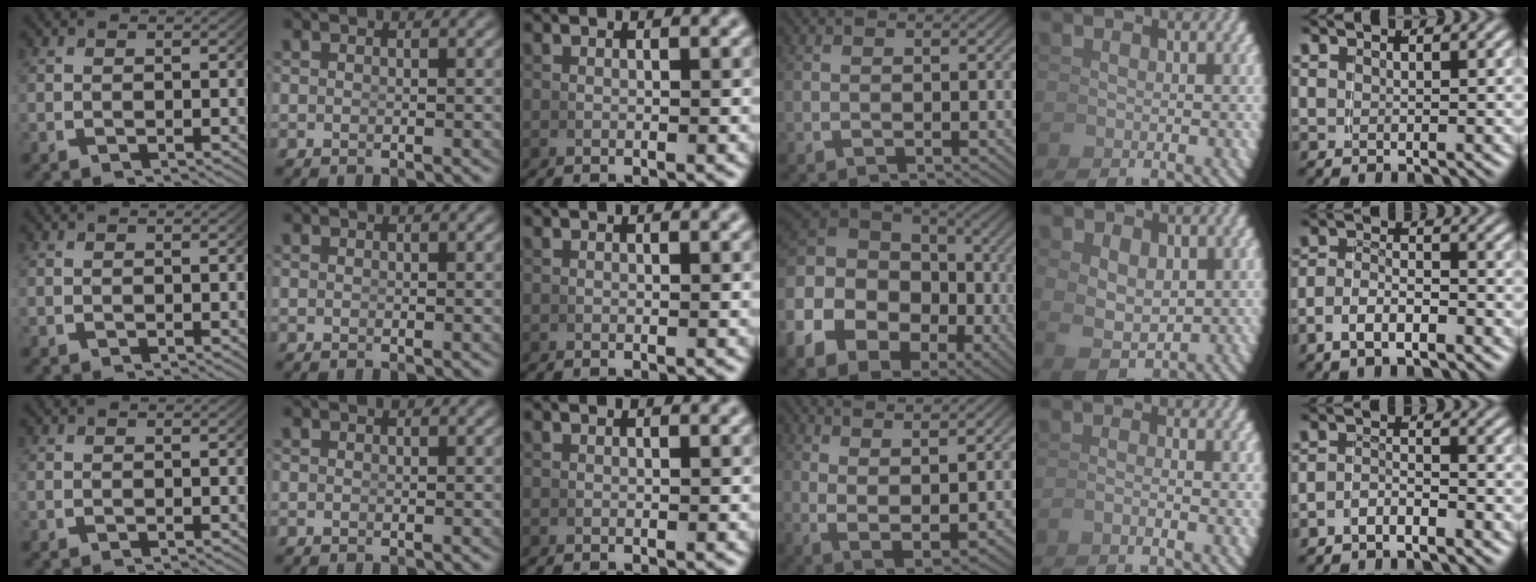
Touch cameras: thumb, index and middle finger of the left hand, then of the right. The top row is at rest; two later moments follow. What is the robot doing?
{"motion": "lift_and_place", "object": "hoodie"}